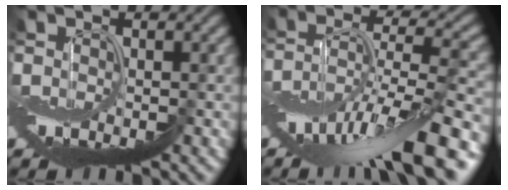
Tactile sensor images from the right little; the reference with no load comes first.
{"total": 11.9, "force": [-5.8, 4.1, 9.6], "torque": [-0.180, 0.014, -0.097]}